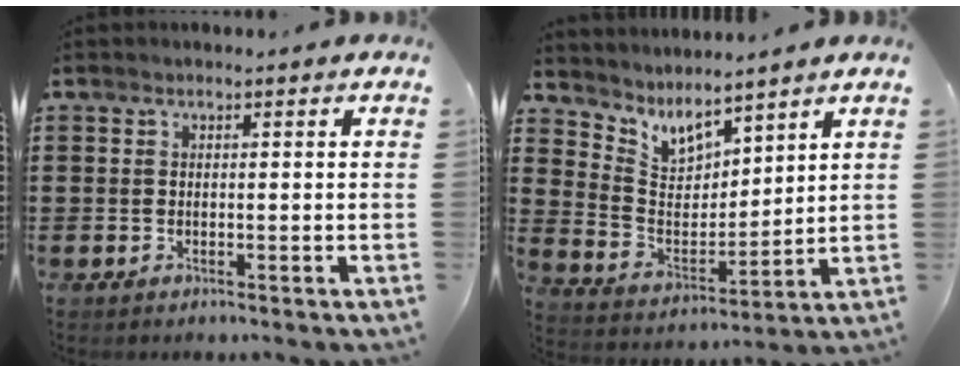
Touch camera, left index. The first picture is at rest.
{"total": 6.0, "force": [5.4, 2.4, 1.4], "torque": [-0.061, -0.035, 0.096]}